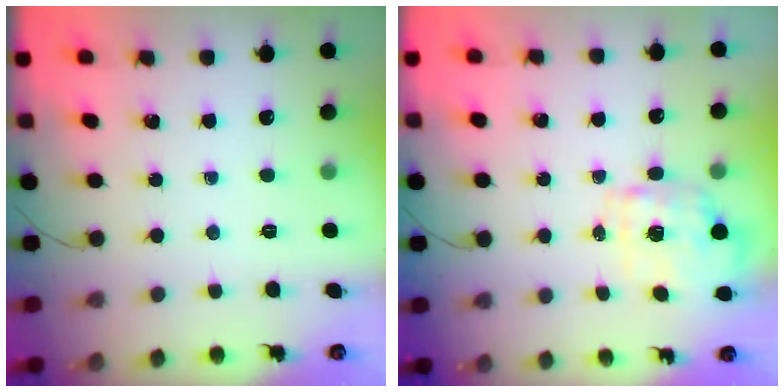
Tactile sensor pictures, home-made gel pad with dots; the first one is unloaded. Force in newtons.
{"total": 5.8, "press": 5.6, "slide": 1.6}